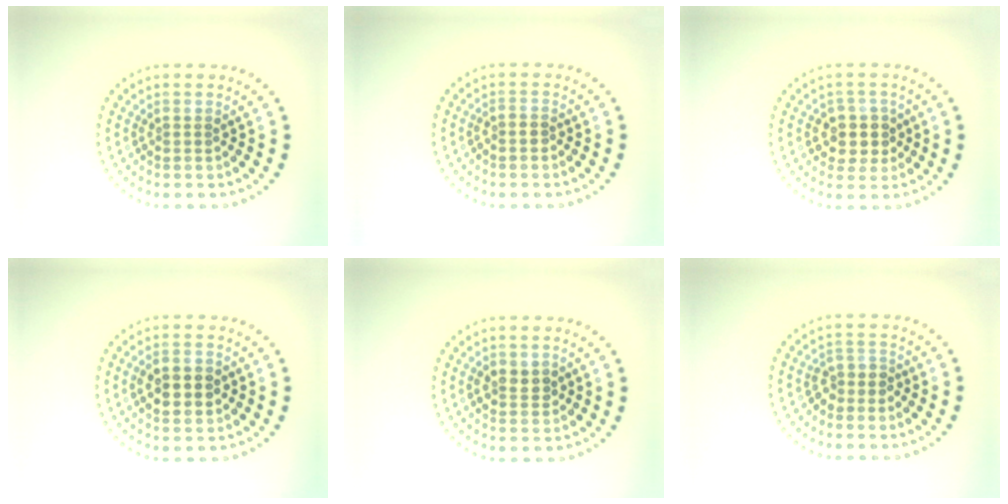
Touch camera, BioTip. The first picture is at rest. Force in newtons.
{"total": 0.8, "press": 0.6, "slide": 0.5}
{"total": 3.0, "press": 2.8, "slide": 1.1}
{"total": 4.3, "press": 4.3, "slide": 0.1}
{"total": 2.0, "press": 2.0, "slide": 0.2}
{"total": 1.7, "press": 1.4, "slide": 1.0}